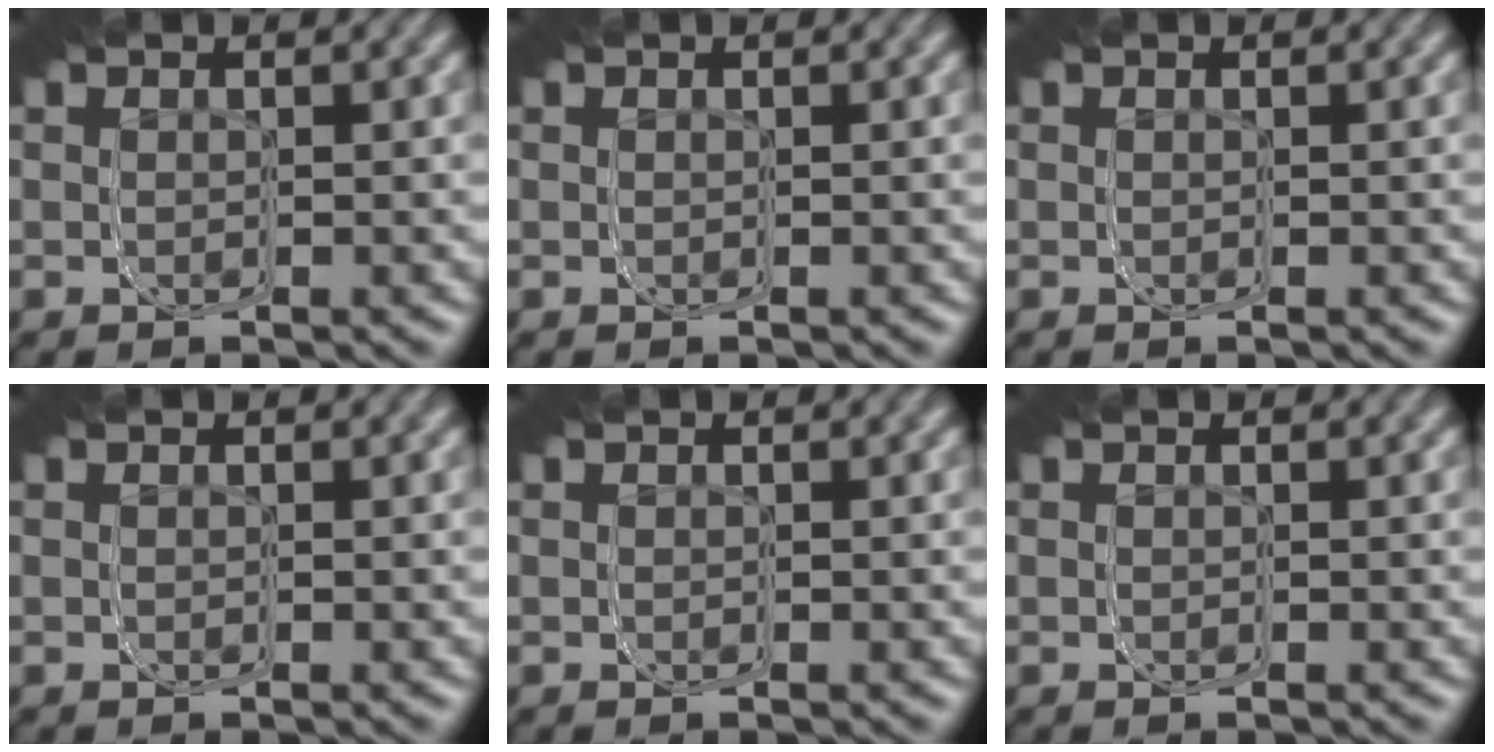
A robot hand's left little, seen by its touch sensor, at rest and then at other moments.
{"total": 0.0}
{"total": 0.0}
{"total": 0.0}
{"total": 0.0}
{"total": 0.0}